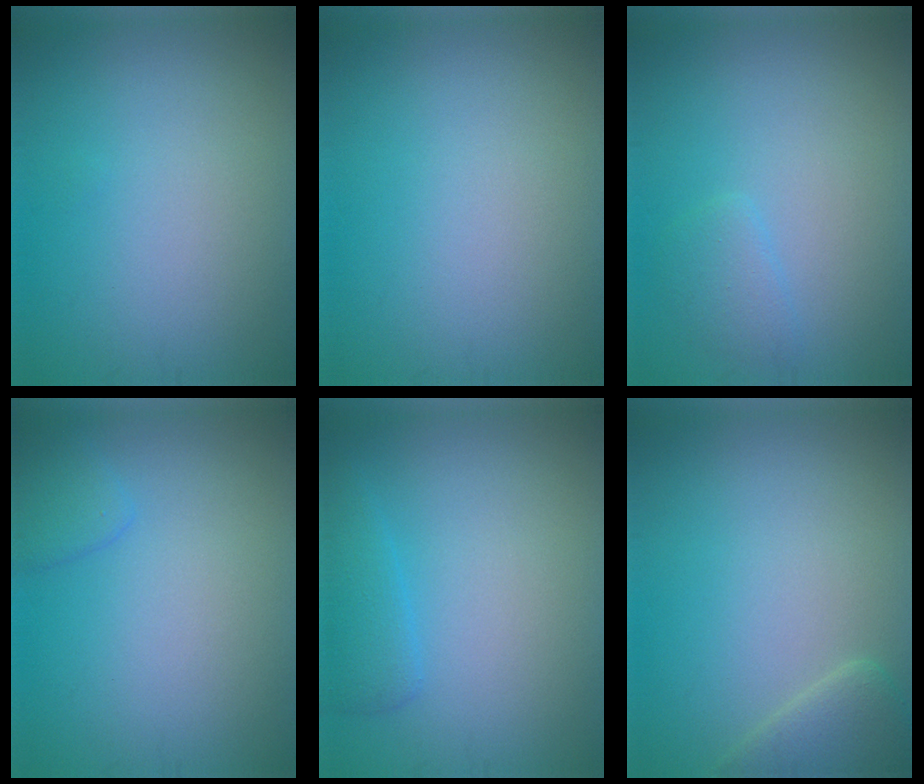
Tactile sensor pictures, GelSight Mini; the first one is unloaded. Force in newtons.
{"total": 0.0}
{"total": 1.4, "press": 1.4, "slide": 0.2}
{"total": 1.5, "press": 1.4, "slide": 0.1}
{"total": 2.2, "press": 2.2, "slide": 0.0}
{"total": 2.6, "press": 2.5, "slide": 0.3}